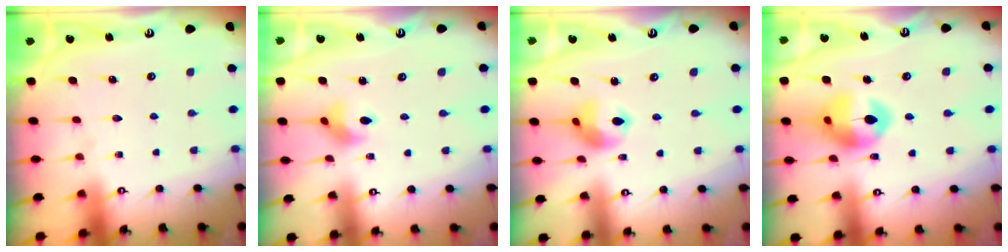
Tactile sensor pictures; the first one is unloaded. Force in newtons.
{"total": 4.5, "press": 4.5, "slide": 0.7}
{"total": 9.4, "press": 9.4, "slide": 0.5}
{"total": 14.1, "press": 14.0, "slide": 1.5}